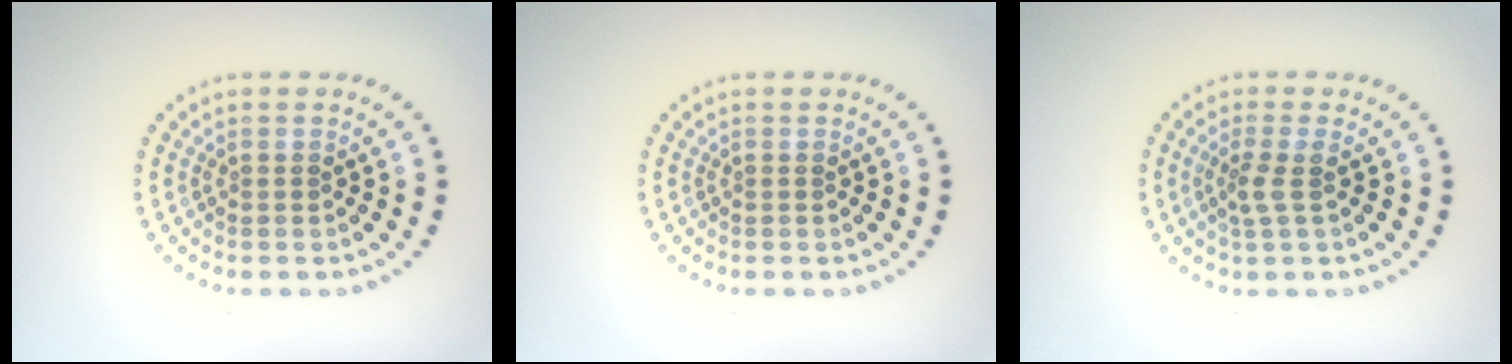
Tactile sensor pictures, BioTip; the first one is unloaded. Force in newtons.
{"total": 0.0}
{"total": 1.8, "press": 1.4, "slide": 1.2}